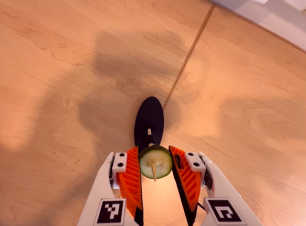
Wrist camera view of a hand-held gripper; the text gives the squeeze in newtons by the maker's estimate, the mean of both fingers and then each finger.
{"total": 8.2, "left": 7.9, "right": 8.4}